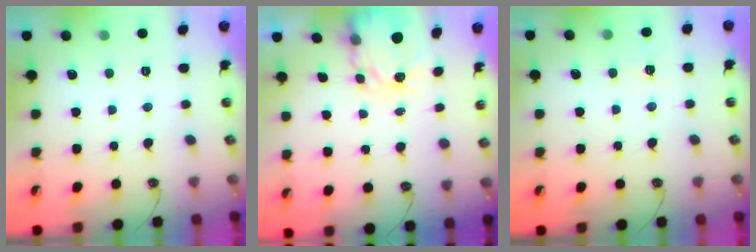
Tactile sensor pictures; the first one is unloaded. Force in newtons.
{"total": 4.0, "press": 4.0, "slide": 0.1}
{"total": 2.8, "press": 2.8, "slide": 0.3}